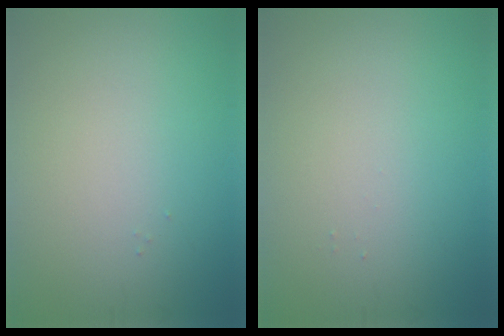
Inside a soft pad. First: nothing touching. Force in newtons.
{"total": 0.0}